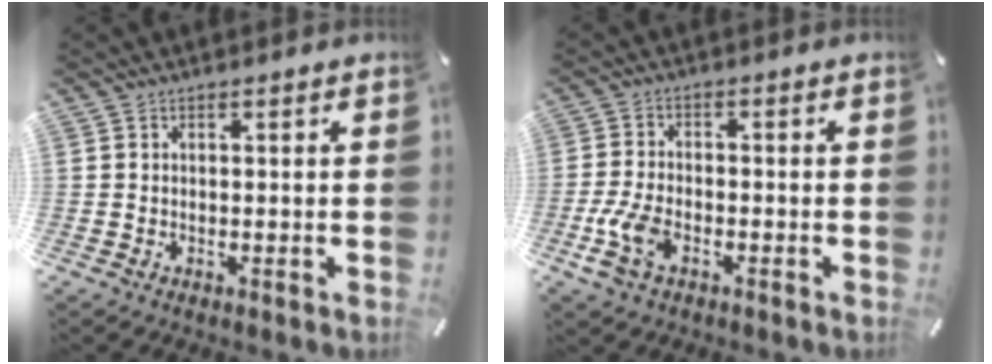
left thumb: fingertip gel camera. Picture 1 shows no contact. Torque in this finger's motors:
{"motor_torque": [-0.41, 2.72, 1.53, 1.24, 0.29]}